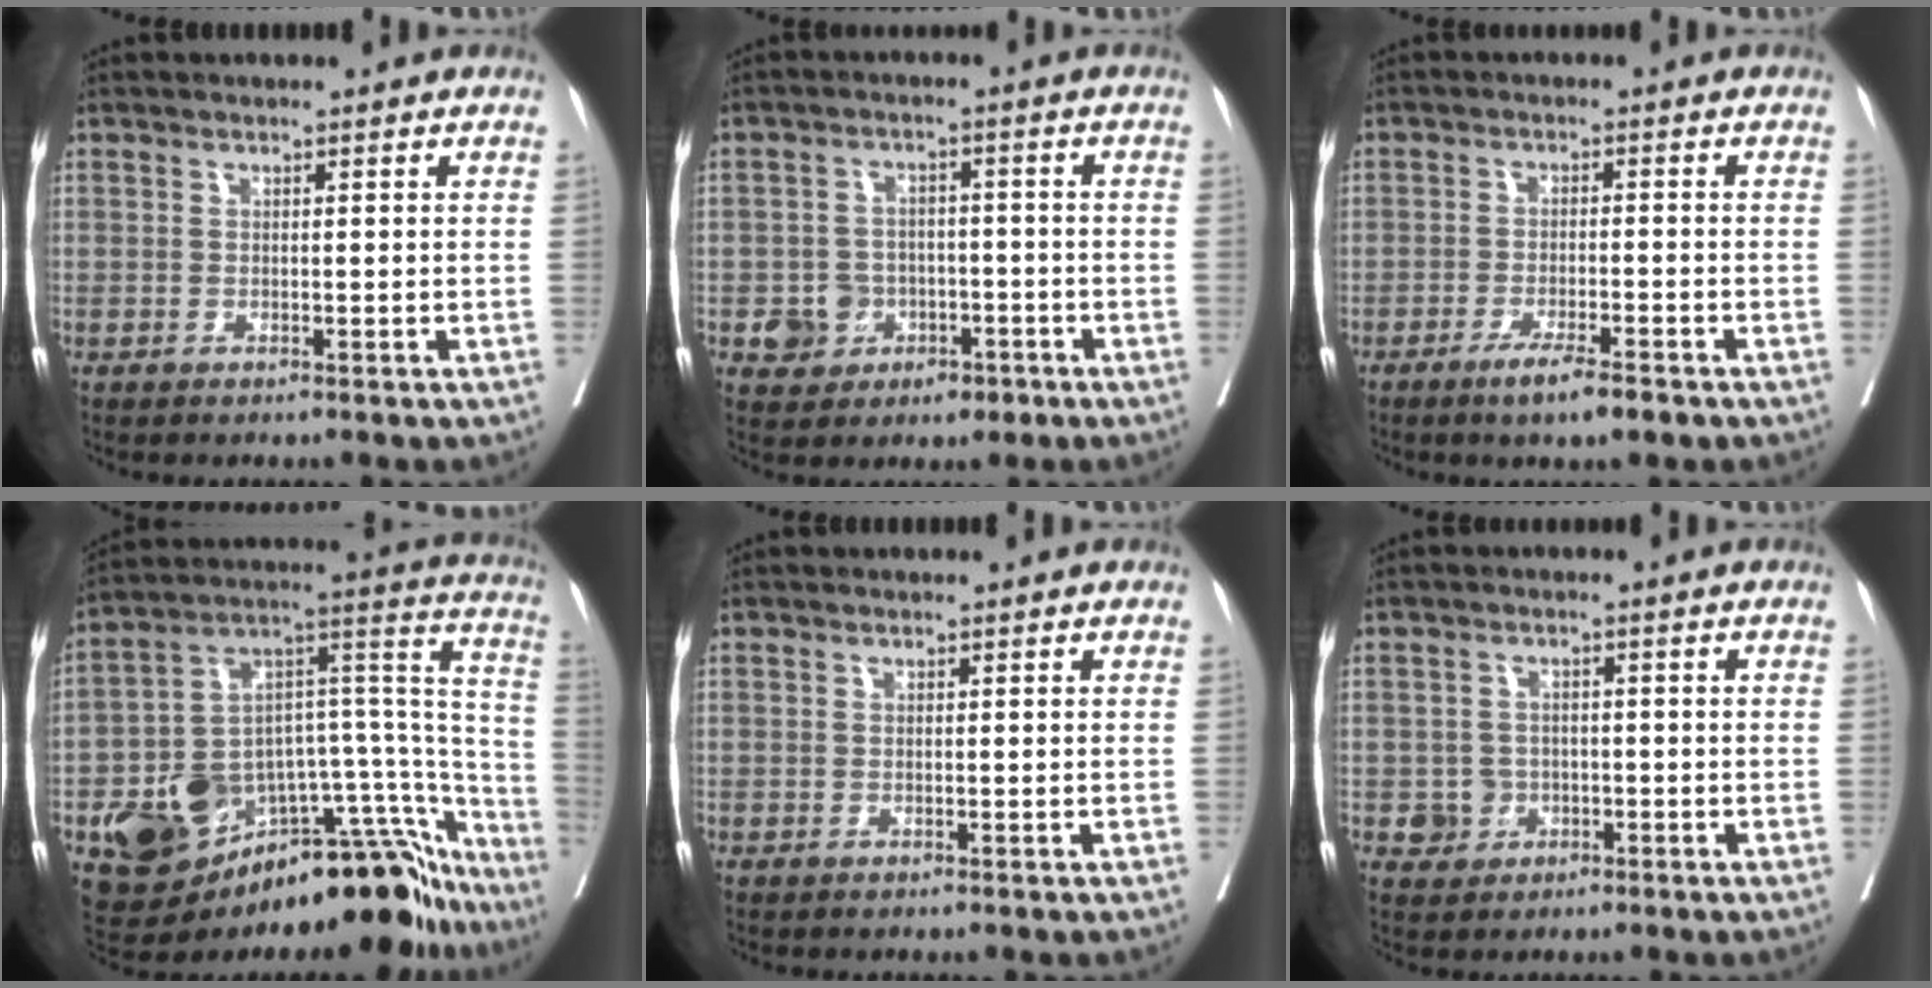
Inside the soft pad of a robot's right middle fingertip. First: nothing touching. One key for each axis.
{"total": 5.6, "fx": -2.2, "fy": 4.9, "fz": 1.6, "tx": -0.016, "ty": 0.015, "tz": -0.022}
{"total": 5.1, "fx": -3.4, "fy": 0.4, "fz": 3.7, "tx": -0.065, "ty": -0.008, "tz": -0.054}
{"total": 30.3, "fx": -20.7, "fy": 10.3, "fz": 19.5, "tx": -0.196, "ty": 0.037, "tz": -0.291}
{"total": 0.0}
{"total": 3.2, "fx": -1.0, "fy": 3.0, "fz": 0.5, "tx": 0.003, "ty": 0.010, "tz": -0.011}